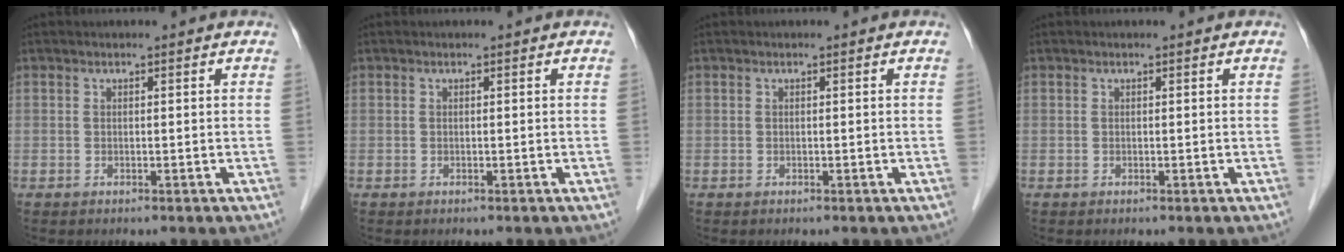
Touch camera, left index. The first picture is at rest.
{"total": 0.0}
{"total": 0.0}
{"total": 0.0}